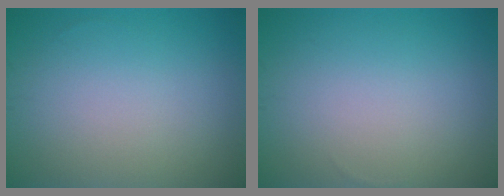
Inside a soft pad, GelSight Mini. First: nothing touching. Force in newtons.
{"total": 0.0}